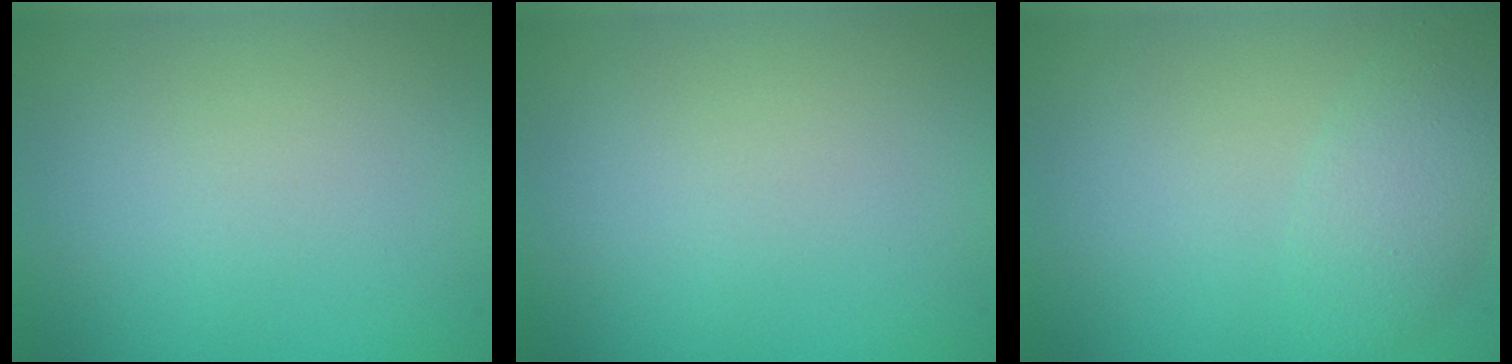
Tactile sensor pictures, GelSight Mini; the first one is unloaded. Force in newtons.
{"total": 0.0}
{"total": 3.0, "press": 3.0, "slide": 0.1}